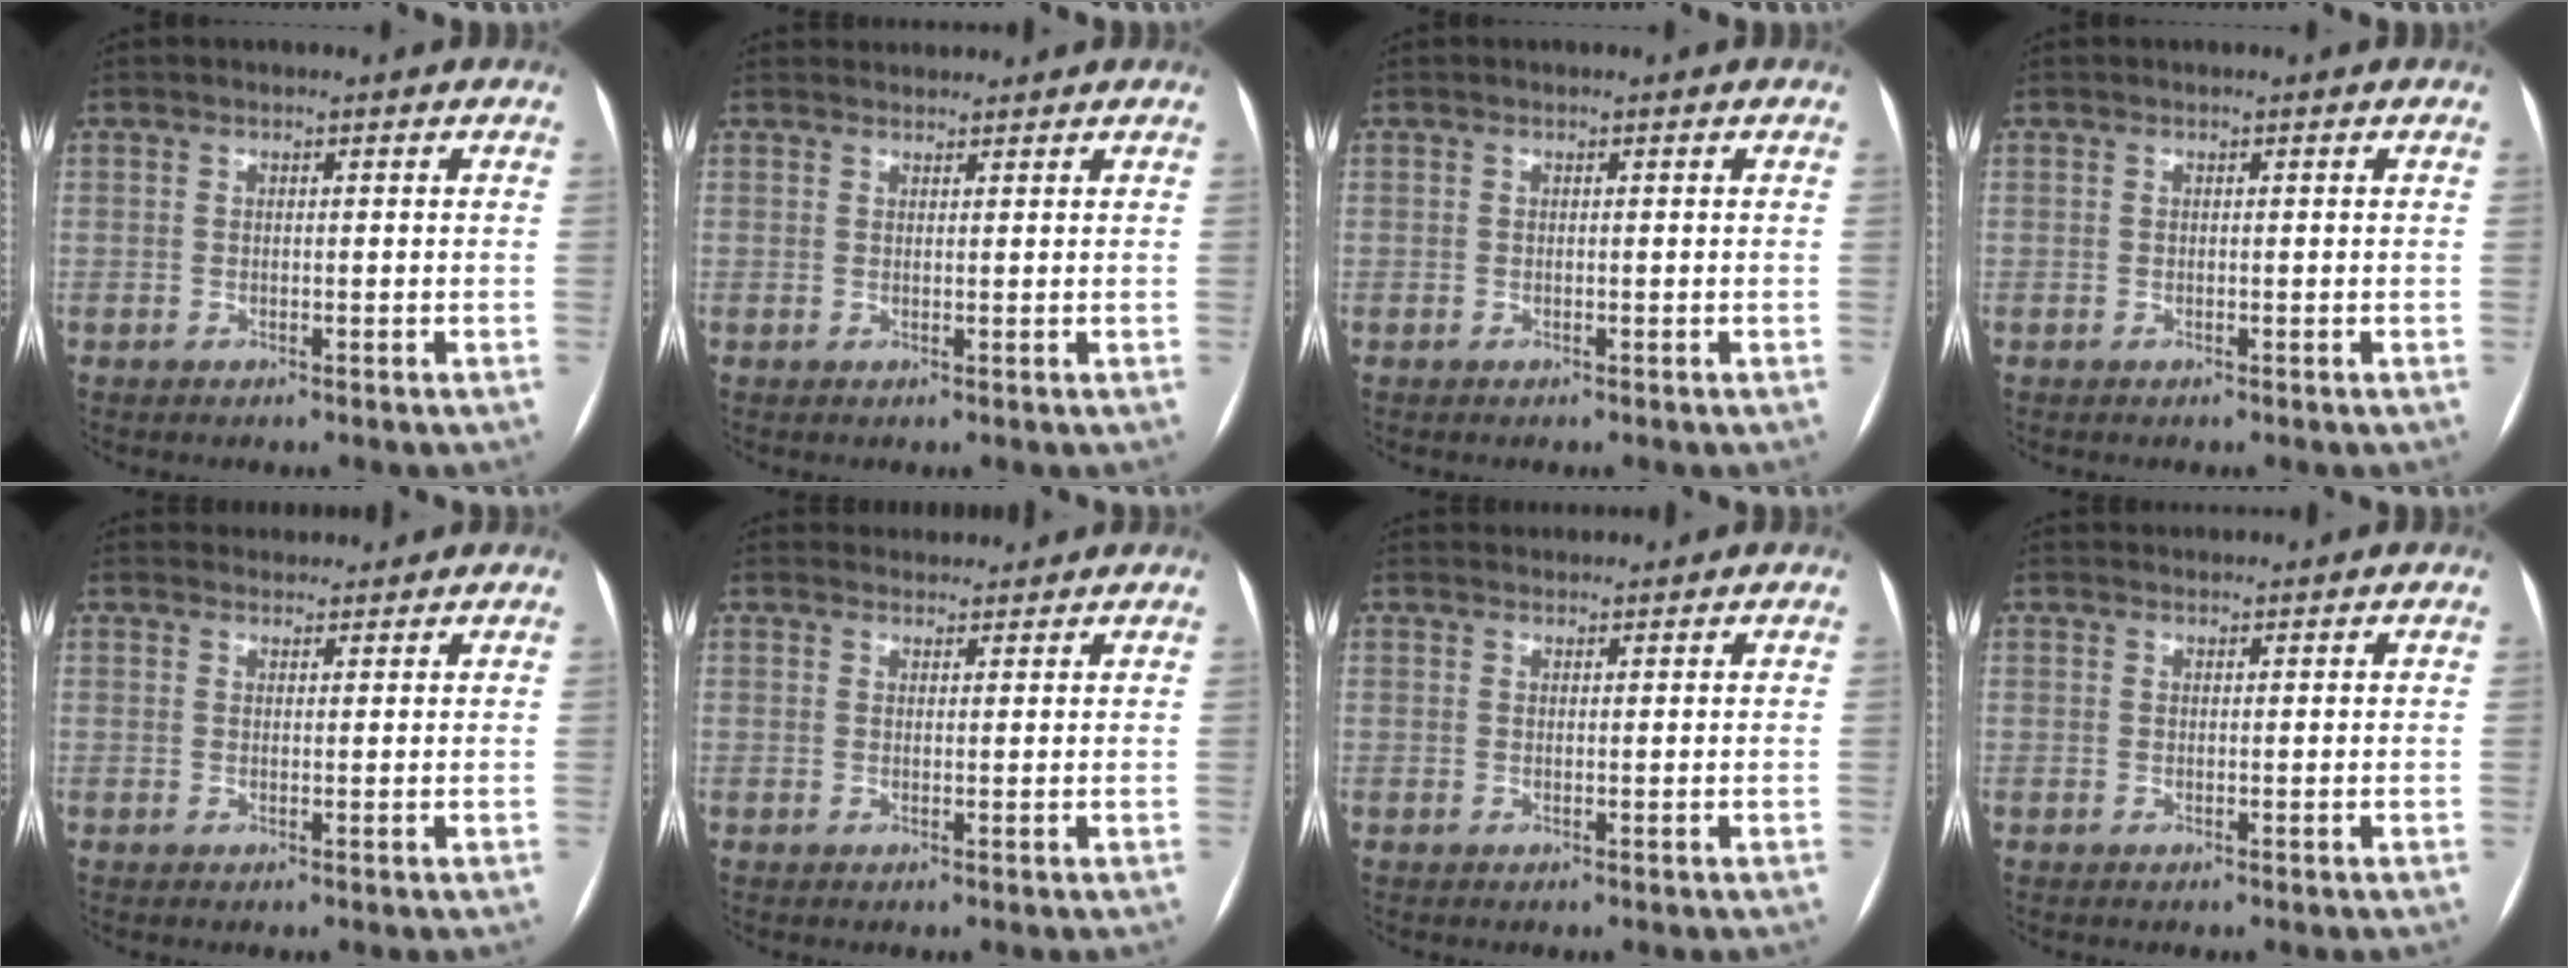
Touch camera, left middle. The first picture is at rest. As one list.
[{"total": 2.4, "force": [2.4, 0.5, -0.1], "torque": [-0.002, 0.026, 0.040]}, {"total": 0.0}, {"total": 0.0}, {"total": 3.4, "force": [3.3, 0.9, -0.1], "torque": [0.002, 0.021, 0.045]}, {"total": 4.1, "force": [3.9, 1.1, 0.0], "torque": [0.001, 0.020, 0.052]}, {"total": 2.5, "force": [2.5, 0.4, 0.0], "torque": [-0.003, 0.026, 0.043]}, {"total": 1.8, "force": [1.8, 0.2, -0.1], "torque": [-0.004, 0.021, 0.034]}]